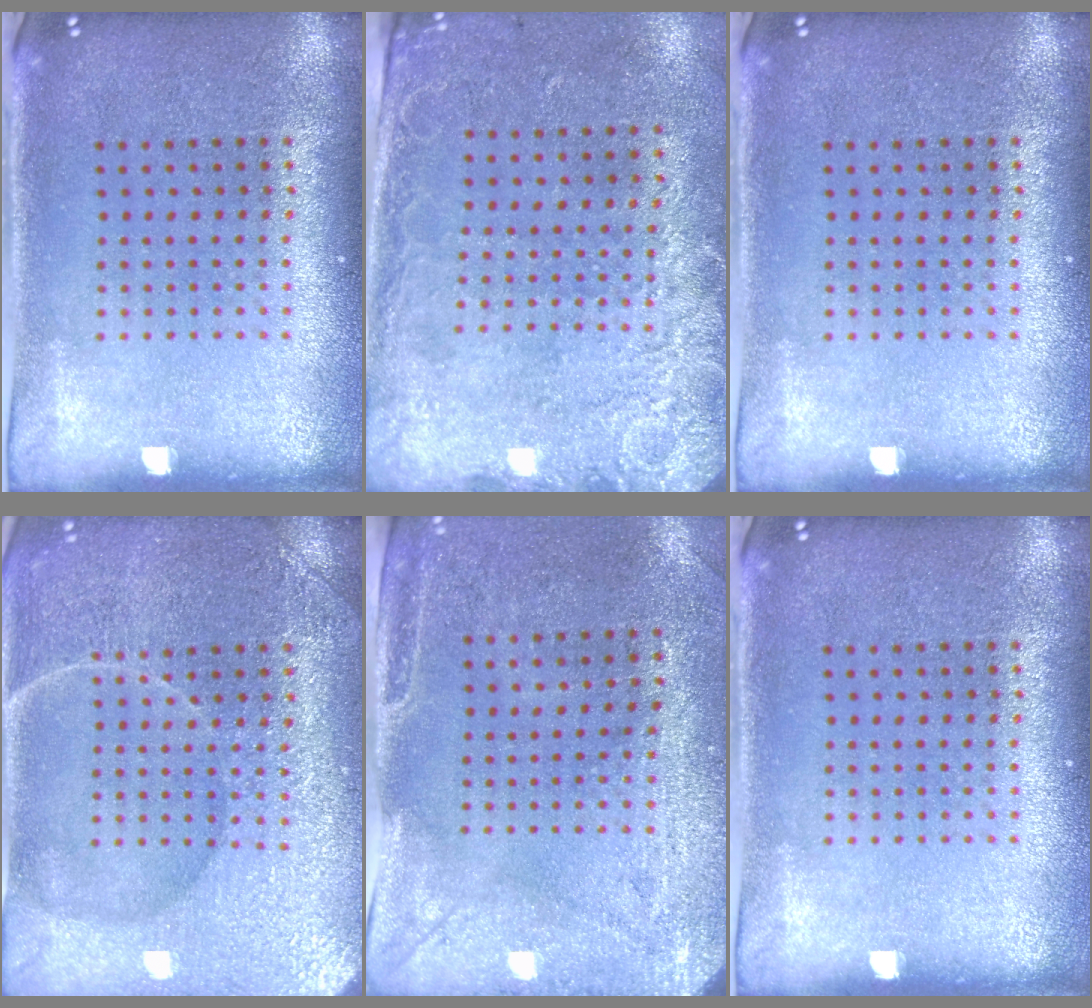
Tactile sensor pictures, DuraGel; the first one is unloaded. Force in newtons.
{"total": 2.6, "press": 2.0, "slide": 1.7}
{"total": 0.0}
{"total": 4.3, "press": 4.2, "slide": 0.5}
{"total": 3.0, "press": 2.4, "slide": 1.8}
{"total": 0.0}